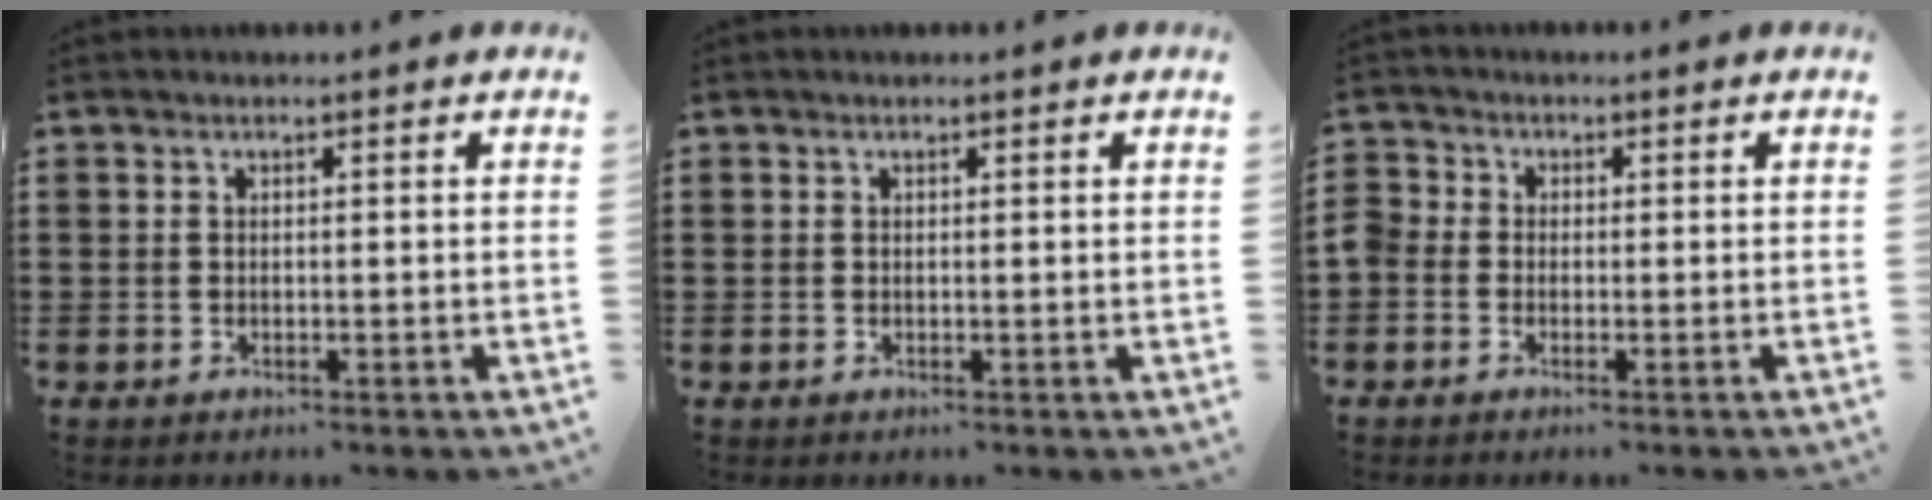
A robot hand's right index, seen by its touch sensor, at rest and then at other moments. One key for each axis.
{"total": 0.0}
{"total": 1.7, "fx": -1.1, "fy": 1.3, "fz": 0.4, "tx": -0.020, "ty": 0.003, "tz": -0.026}